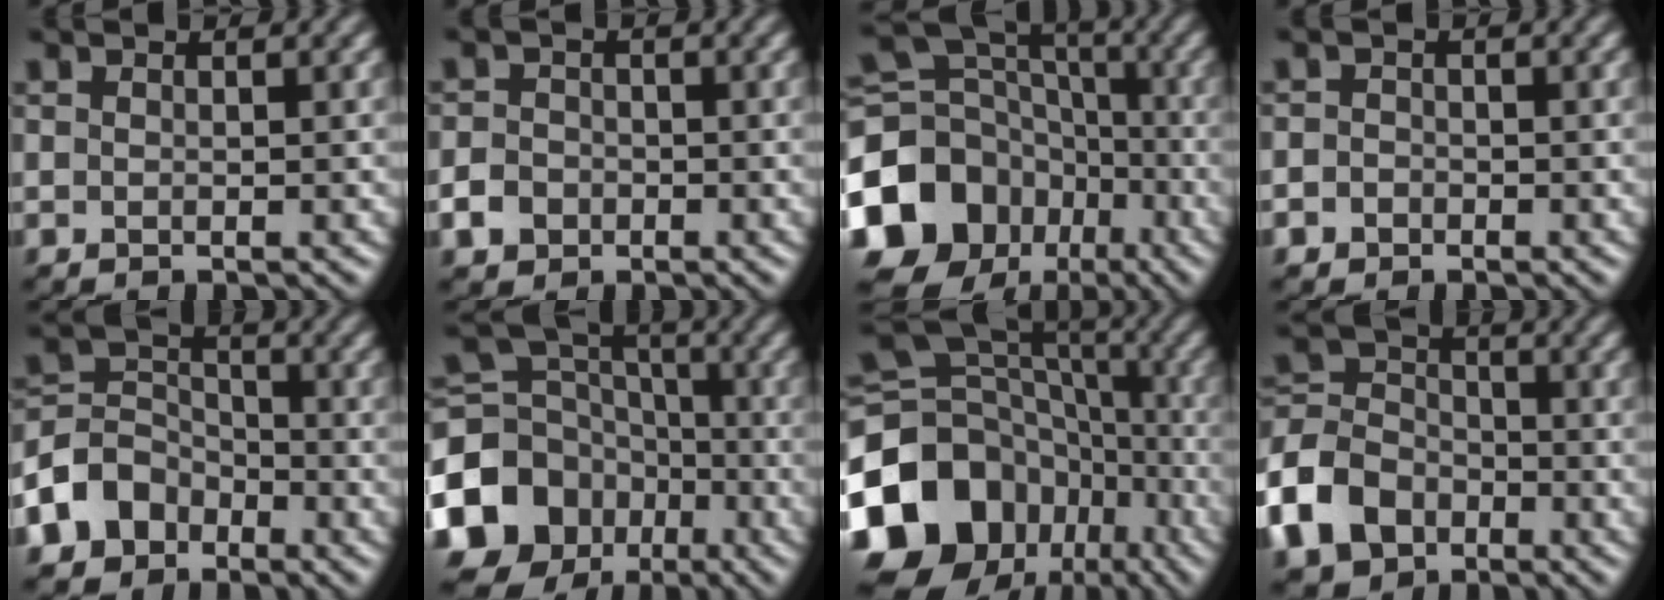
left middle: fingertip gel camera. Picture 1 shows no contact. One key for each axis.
{"total": 3.0, "fx": -1.7, "fy": 2.4, "fz": 0.9, "tx": -0.008, "ty": 0.002, "tz": -0.039}
{"total": 17.4, "fx": -7.9, "fy": 14.0, "fz": 6.9, "tx": -0.178, "ty": -0.019, "tz": -0.134}
{"total": 1.7, "fx": -0.8, "fy": 1.4, "fz": 0.2, "tx": 0.023, "ty": 0.010, "tz": -0.023}
{"total": 6.1, "fx": -3.6, "fy": 4.7, "fz": 1.4, "tx": -0.026, "ty": 0.014, "tz": -0.087}
{"total": 15.6, "fx": -7.1, "fy": 12.6, "fz": 5.8, "tx": -0.165, "ty": -0.024, "tz": -0.127}
{"total": 18.3, "fx": -7.4, "fy": 14.4, "fz": 8.6, "tx": -0.209, "ty": 0.005, "tz": -0.114}
{"total": 8.0, "fx": -4.1, "fy": 5.9, "fz": 3.4, "tx": -0.084, "ty": 0.005, "tz": -0.101}